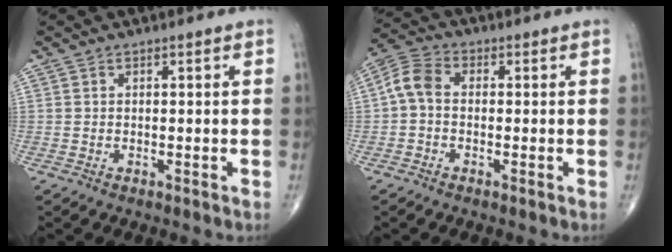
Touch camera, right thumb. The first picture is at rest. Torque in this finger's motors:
{"motor_torque": [-0.19, 0.29, 0.46, -0.01, 0.02]}